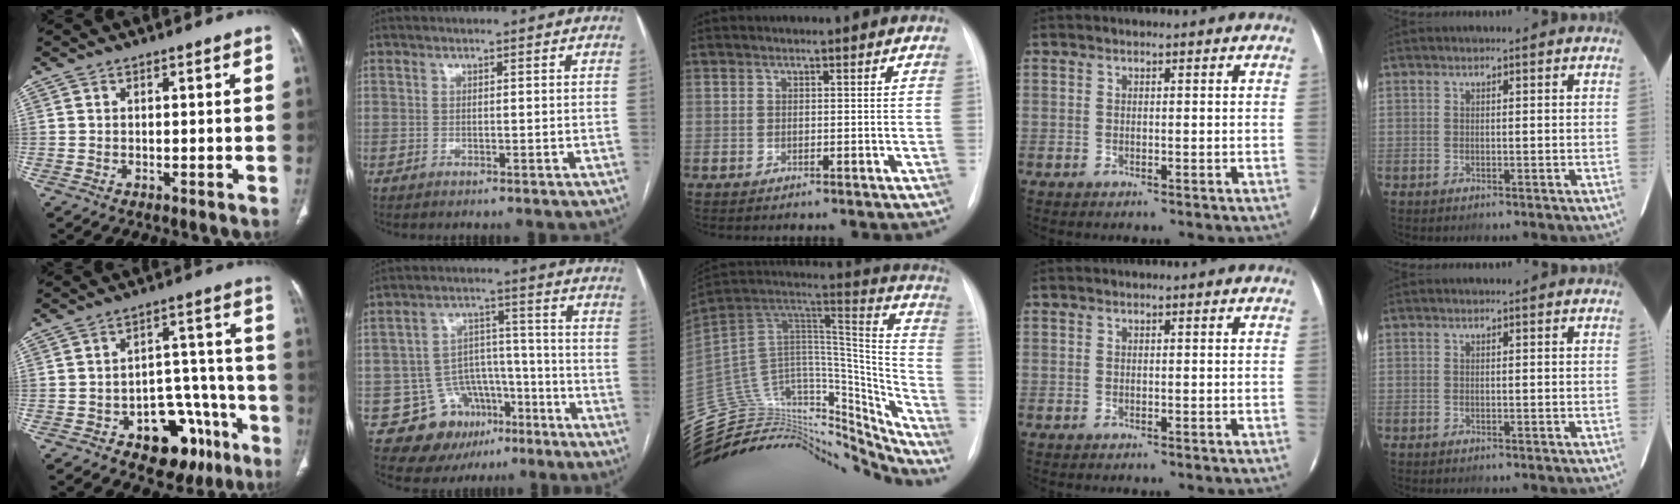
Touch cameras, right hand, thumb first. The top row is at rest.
{"thumb": {"total": 14.8, "force": [-7.9, 9.0, 8.8], "torque": [-0.065, 0.069, -0.102]}, "index": {"total": 11.3, "force": [-6.0, 9.0, 3.1], "torque": [-0.039, 0.055, -0.079]}, "middle": {"total": 40.1, "force": [-35.2, 13.2, 13.9], "torque": [-0.238, 0.005, -0.501]}}